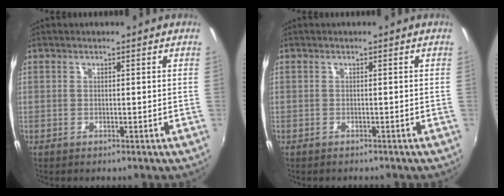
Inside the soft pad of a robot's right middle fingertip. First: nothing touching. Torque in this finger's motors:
{"motor_torque": [-0.38, -0.69, -0.07, 0.00]}